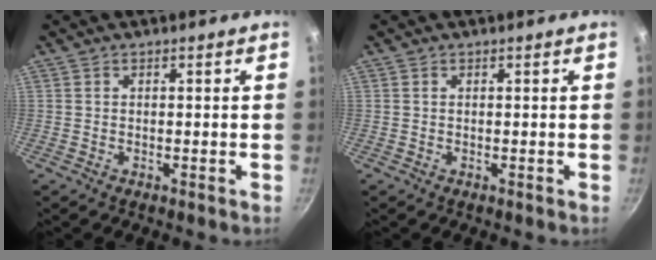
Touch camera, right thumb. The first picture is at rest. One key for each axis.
{"total": 0.0}